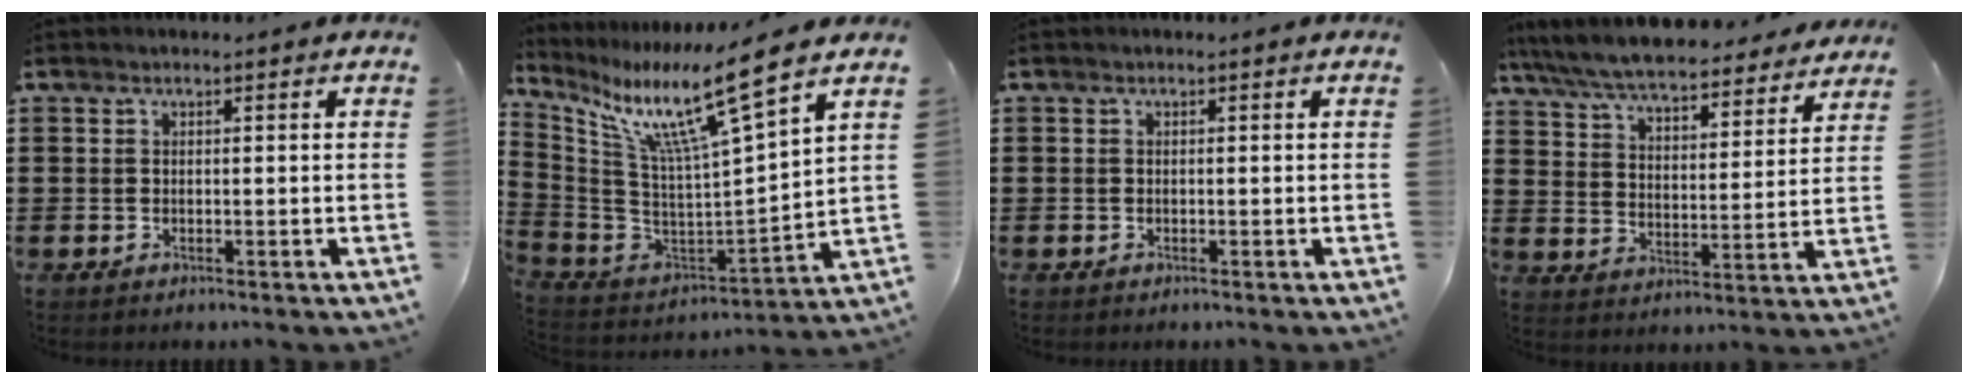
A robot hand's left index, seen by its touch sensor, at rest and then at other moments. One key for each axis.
{"total": 11.7, "fx": 7.8, "fy": -0.3, "fz": 8.7, "tx": -0.187, "ty": -0.062, "tz": 0.119}
{"total": 0.0}
{"total": 7.4, "fx": 7.0, "fy": 0.4, "fz": 2.3, "tx": -0.075, "ty": -0.043, "tz": 0.123}